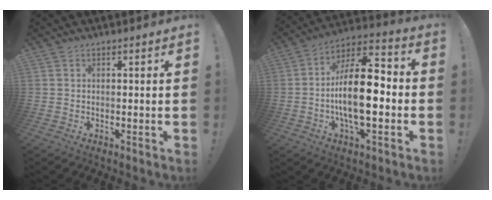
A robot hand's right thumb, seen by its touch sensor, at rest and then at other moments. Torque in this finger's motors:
{"motor_torque": [2.31, 2.30, 1.88, -0.45, 0.40]}